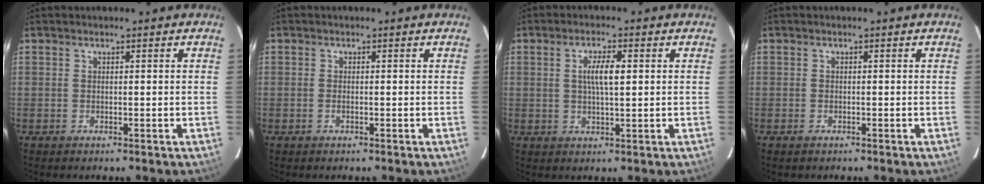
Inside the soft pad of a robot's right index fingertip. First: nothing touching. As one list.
[{"total": 0.7, "force": [-0.3, 0.3, 0.5], "torque": [-0.011, 0.001, -0.007]}, {"total": 4.6, "force": [0.9, 1.1, 4.4], "torque": [-0.080, 0.004, 0.016]}, {"total": 0.9, "force": [-0.7, 0.5, 0.3], "torque": [-0.007, -0.001, -0.014]}]